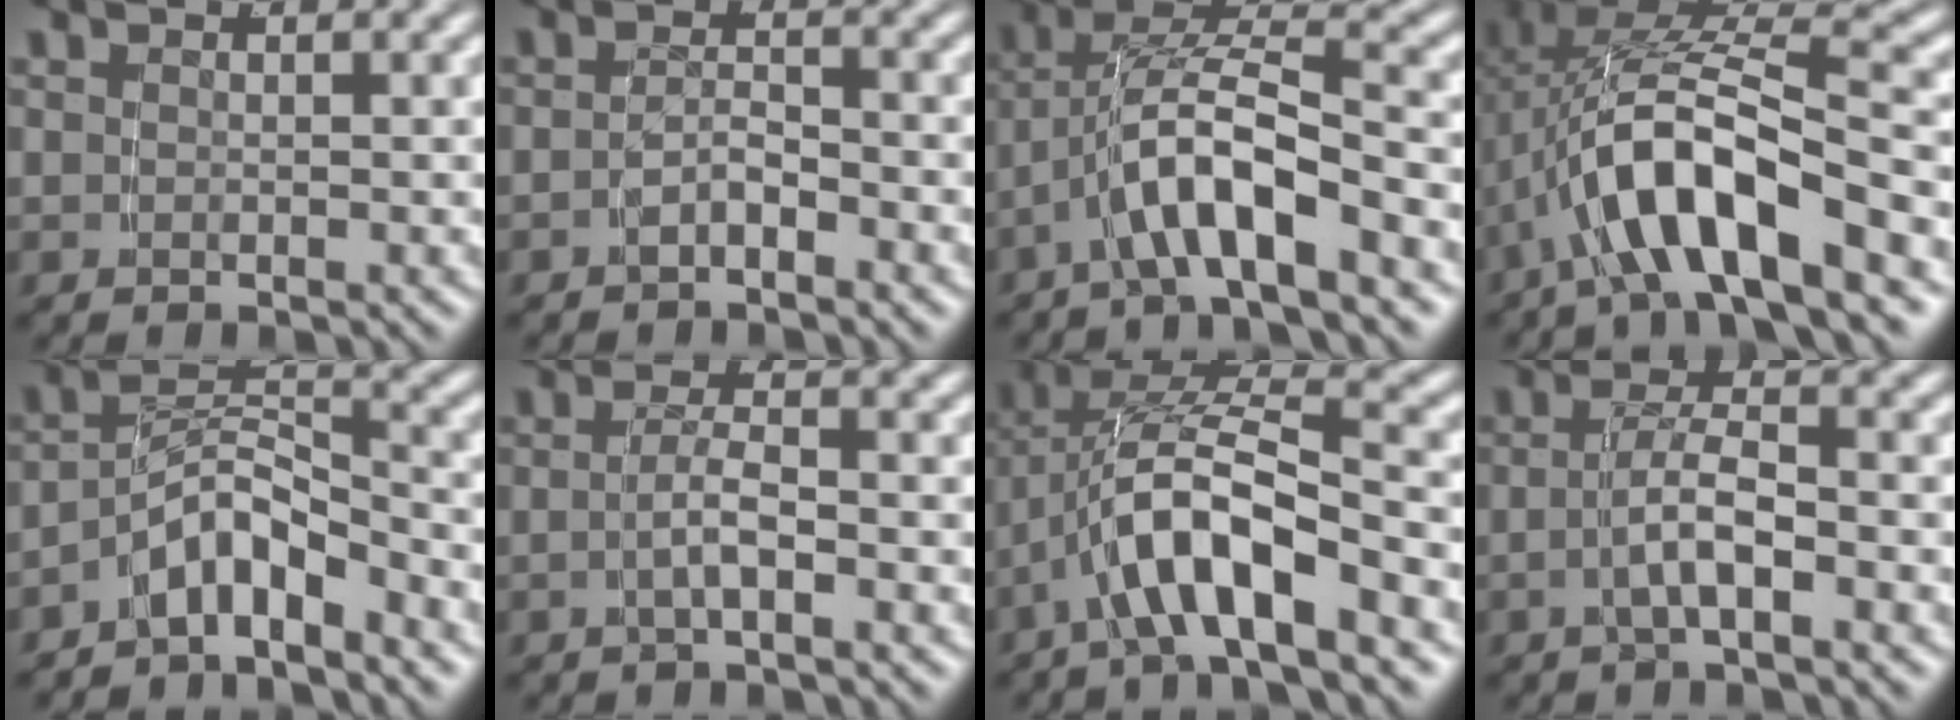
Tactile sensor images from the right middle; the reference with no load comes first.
{"total": 2.0, "force": [-1.7, 0.3, 1.0], "torque": [-0.018, -0.004, -0.030]}
{"total": 5.6, "force": [-1.0, 2.7, 4.8], "torque": [-0.100, -0.005, -0.016]}
{"total": 7.7, "force": [-1.5, 3.1, 6.9], "torque": [-0.146, -0.013, -0.013]}
{"total": 5.8, "force": [-3.8, 2.9, 3.3], "torque": [-0.053, -0.002, -0.064]}
{"total": 2.2, "force": [-1.2, -0.3, 1.8], "torque": [-0.030, 0.000, -0.020]}
{"total": 7.8, "force": [-1.0, 4.6, 6.3], "torque": [-0.140, -0.014, -0.012]}
{"total": 3.1, "force": [-1.4, 0.4, 2.8], "torque": [-0.048, 0.003, -0.024]}